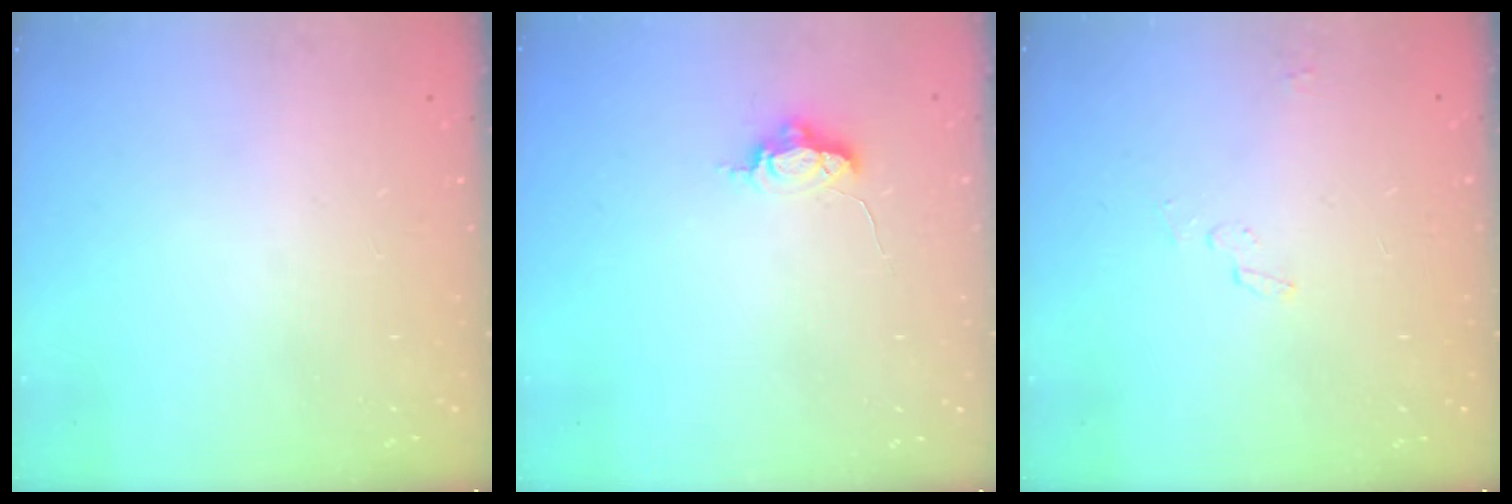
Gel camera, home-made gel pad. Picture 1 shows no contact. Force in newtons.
{"total": 5.3, "press": 5.3, "slide": 0.4}
{"total": 3.1, "press": 2.9, "slide": 1.1}